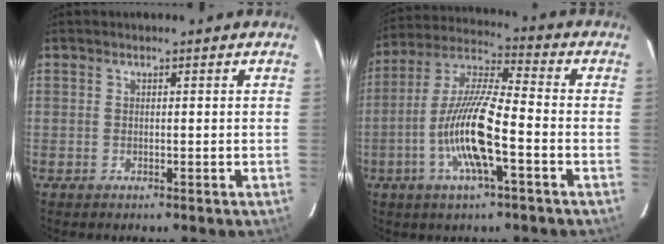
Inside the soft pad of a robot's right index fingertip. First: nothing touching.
{"total": 13.6, "force": [-4.0, 1.9, 12.9], "torque": [-0.258, 0.001, -0.076]}